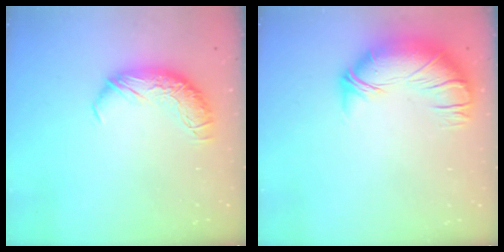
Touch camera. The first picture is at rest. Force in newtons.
{"total": 2.6, "press": 0.3, "slide": 2.6}